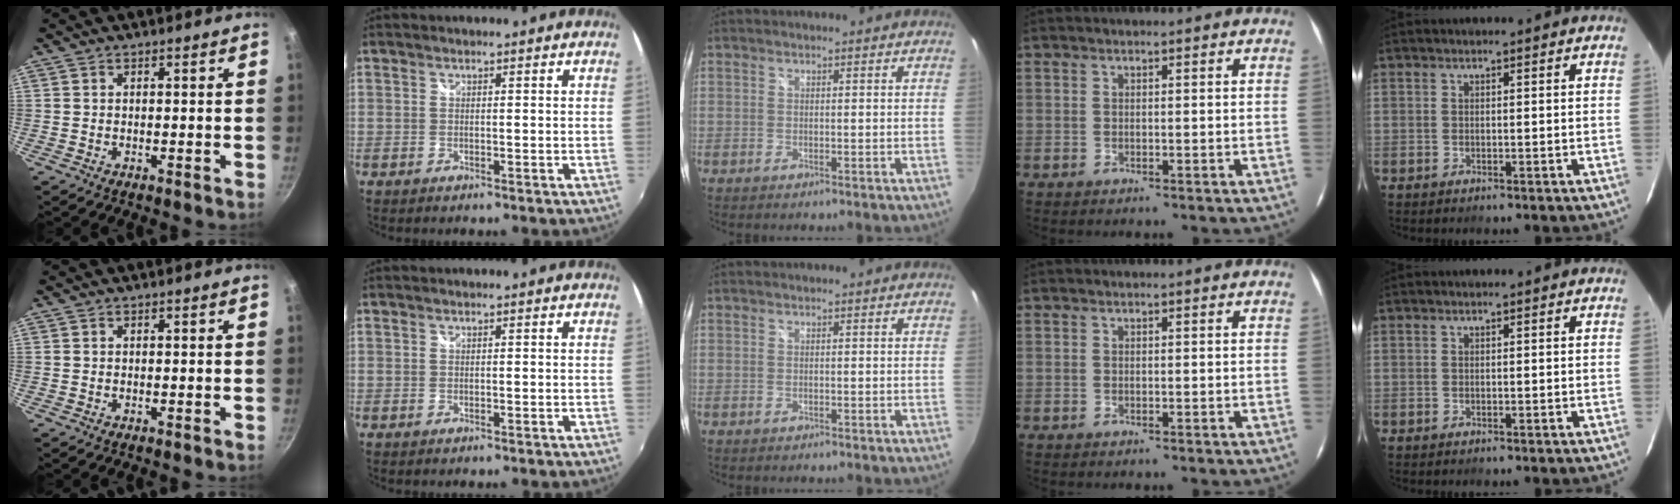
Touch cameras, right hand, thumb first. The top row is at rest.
{}